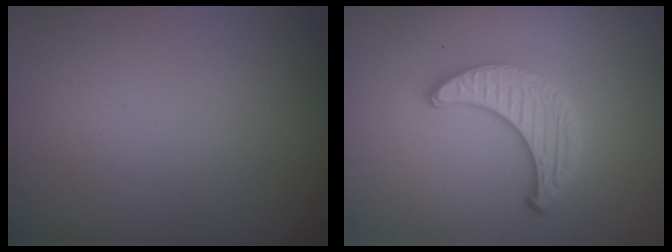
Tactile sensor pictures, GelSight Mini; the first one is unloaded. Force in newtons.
{"total": 3.6, "press": 3.2, "slide": 1.6}